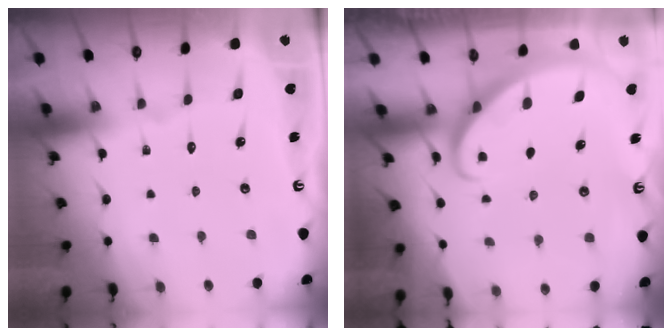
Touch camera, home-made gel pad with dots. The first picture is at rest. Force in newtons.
{"total": 2.7, "press": 2.7, "slide": 0.2}